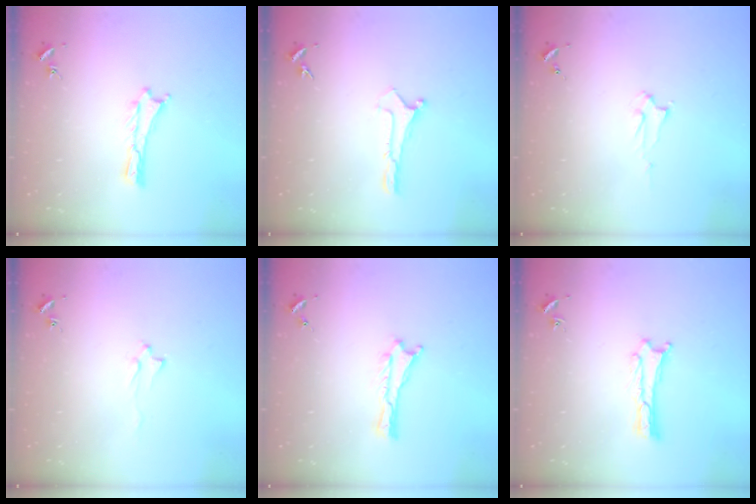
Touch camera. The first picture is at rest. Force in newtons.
{"total": 0.0}
{"total": 2.0, "press": 2.0, "slide": 0.2}
{"total": 1.6, "press": 1.5, "slide": 0.2}
{"total": 0.0}
{"total": 0.9, "press": 0.9, "slide": 0.0}